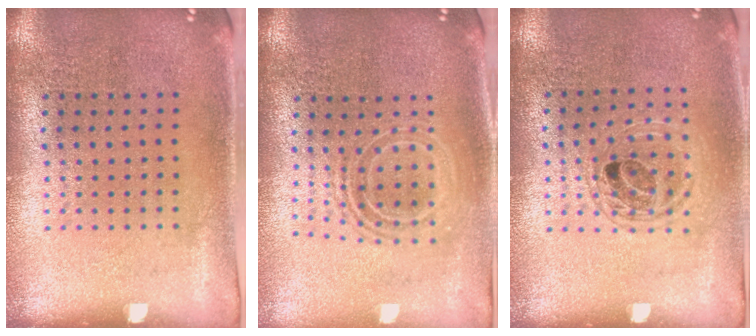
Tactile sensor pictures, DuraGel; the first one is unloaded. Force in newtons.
{"total": 1.7, "press": 1.2, "slide": 1.1}
{"total": 1.2, "press": 1.1, "slide": 0.5}